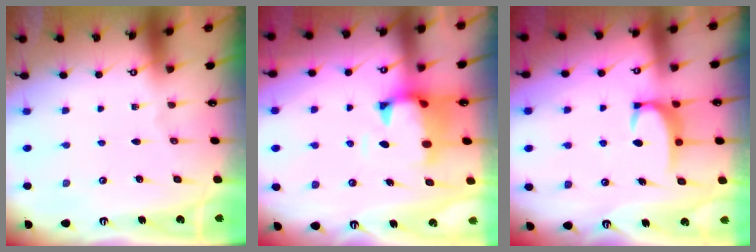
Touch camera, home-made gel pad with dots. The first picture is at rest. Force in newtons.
{"total": 1.6, "press": 0.7, "slide": 1.4}
{"total": 3.4, "press": 3.3, "slide": 0.4}